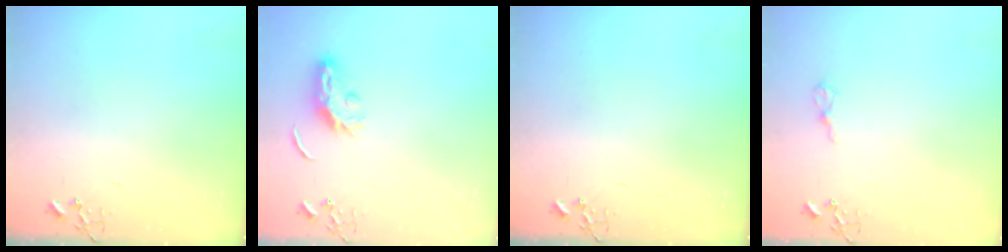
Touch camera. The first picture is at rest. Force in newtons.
{"total": 5.6, "press": 5.6, "slide": 0.5}
{"total": 0.0}
{"total": 7.3, "press": 7.3, "slide": 0.9}